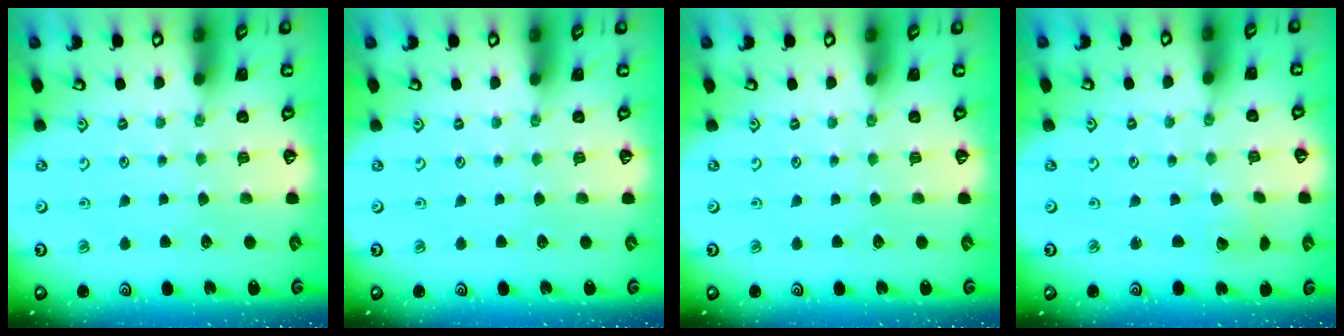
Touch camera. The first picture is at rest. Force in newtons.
{"total": 0.0}
{"total": 0.0}
{"total": 2.3, "press": 2.3, "slide": 0.2}